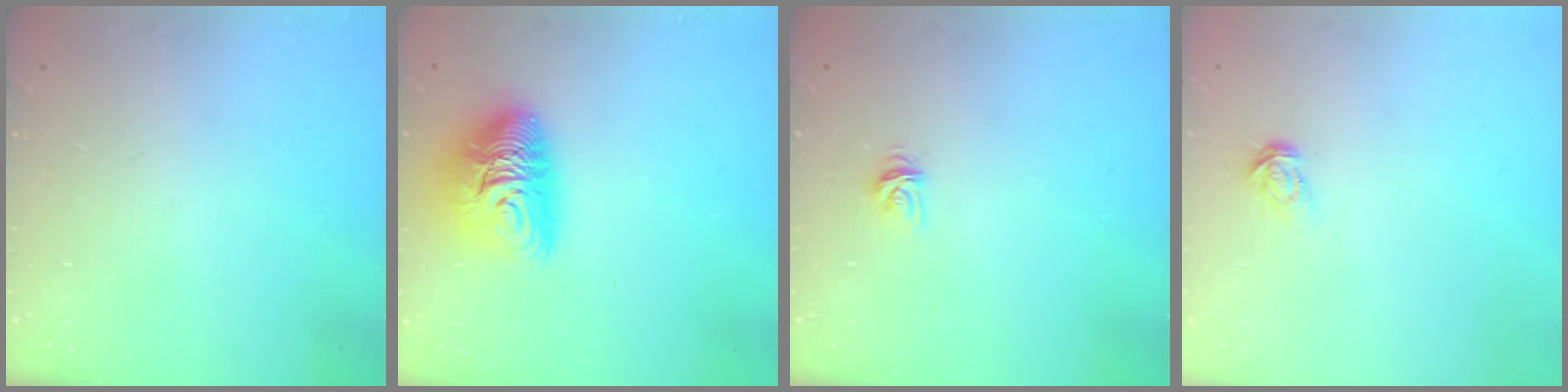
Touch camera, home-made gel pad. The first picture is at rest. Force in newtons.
{"total": 11.5, "press": 11.5, "slide": 0.9}
{"total": 3.7, "press": 3.7, "slide": 0.4}
{"total": 3.6, "press": 3.6, "slide": 0.2}